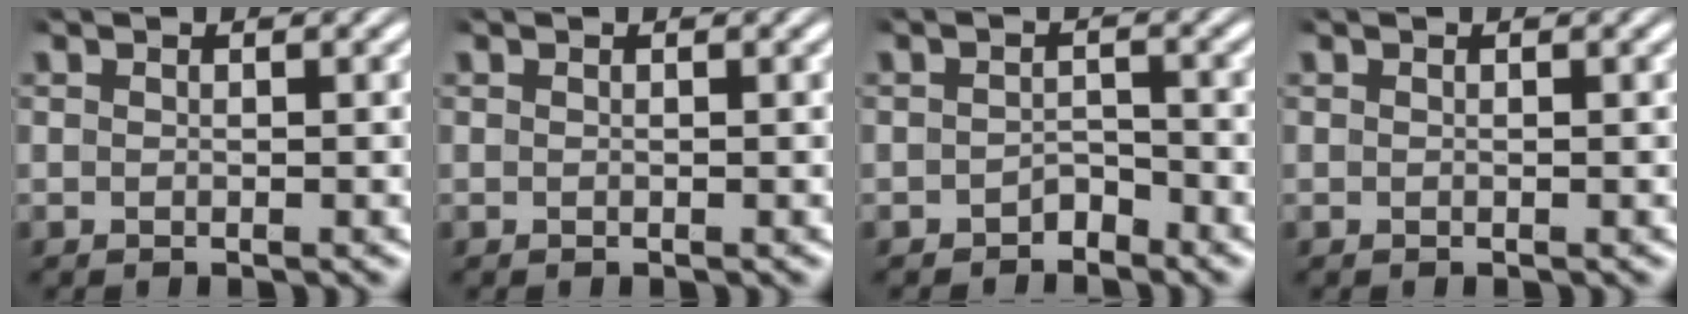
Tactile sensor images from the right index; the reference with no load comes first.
{"total": 0.0}
{"total": 1.9, "force": [-1.7, 0.8, 0.2], "torque": [0.006, -0.005, -0.028]}
{"total": 0.0}